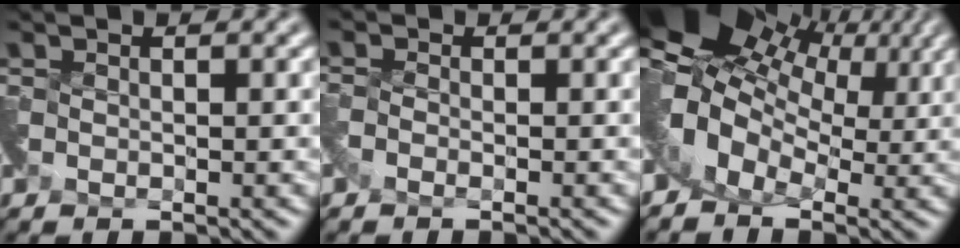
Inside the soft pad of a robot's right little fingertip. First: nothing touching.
{"total": 1.1, "force": [-1.0, -0.2, -0.4], "torque": [0.006, -0.002, -0.025]}
{"total": 9.5, "force": [3.1, 6.1, 6.6], "torque": [-0.111, 0.010, 0.057]}